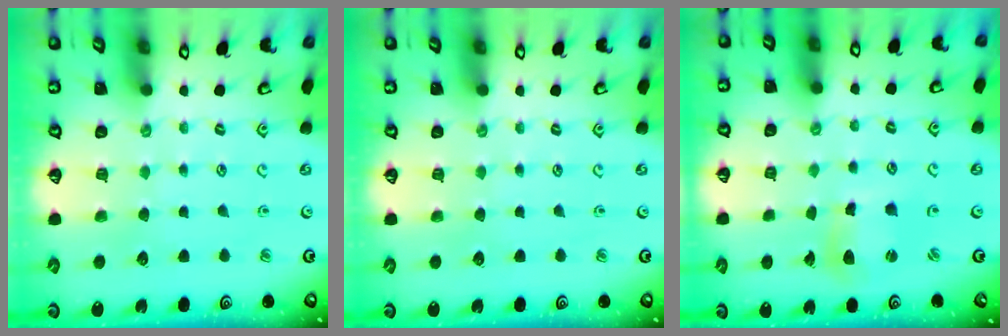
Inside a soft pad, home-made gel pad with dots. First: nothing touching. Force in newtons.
{"total": 0.0}
{"total": 5.9, "press": 5.8, "slide": 0.7}